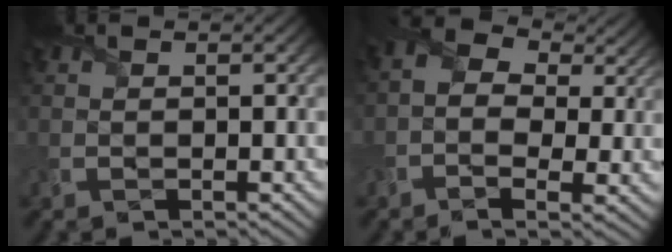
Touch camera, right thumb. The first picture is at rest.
{"total": 8.4, "force": [1.2, 5.7, 6.0], "torque": [-0.134, 0.001, 0.027]}